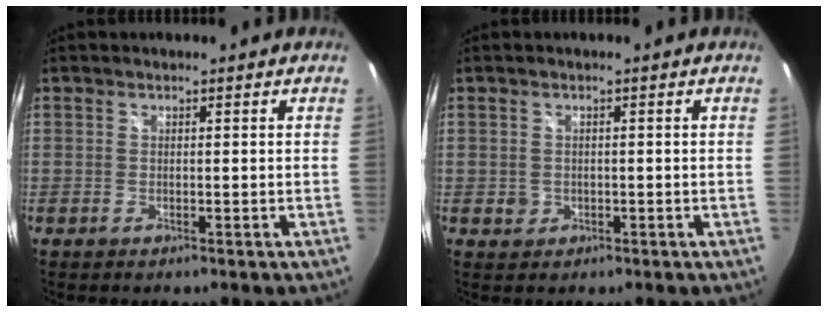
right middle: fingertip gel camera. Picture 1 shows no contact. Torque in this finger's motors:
{"motor_torque": [0.21, -0.23, 0.02, 0.02]}